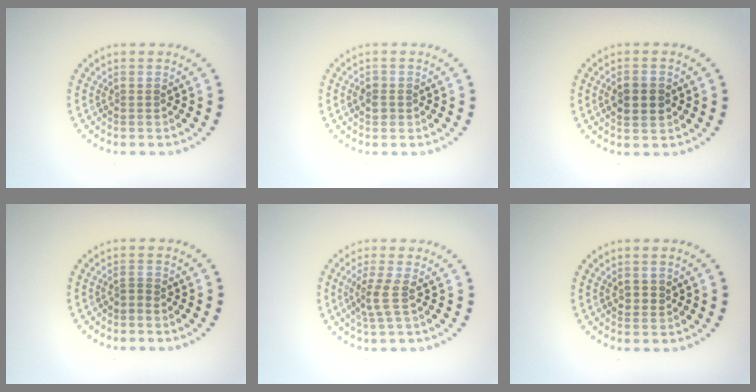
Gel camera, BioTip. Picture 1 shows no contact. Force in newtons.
{"total": 1.2, "press": 1.2, "slide": 0.4}
{"total": 2.6, "press": 2.6, "slide": 0.2}
{"total": 0.7, "press": 0.3, "slide": 0.6}
{"total": 2.2, "press": 1.6, "slide": 1.5}
{"total": 1.1, "press": 1.1, "slide": 0.3}